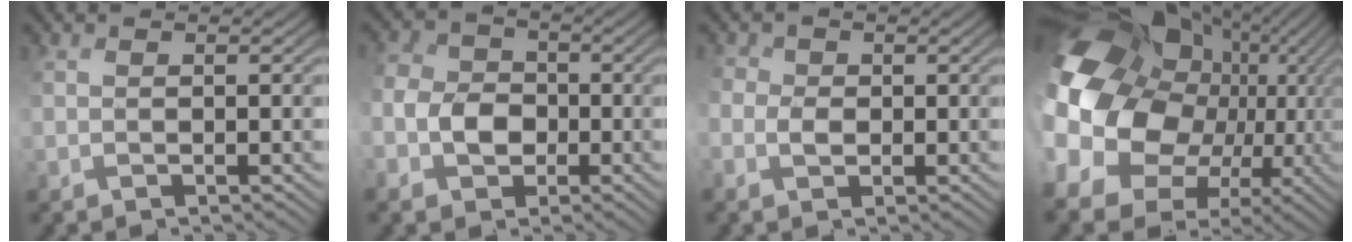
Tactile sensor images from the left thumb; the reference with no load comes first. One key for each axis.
{"total": 7.9, "fx": -1.8, "fy": 6.4, "fz": 4.3, "tx": -0.094, "ty": -0.003, "tz": -0.054}
{"total": 3.0, "fx": -0.2, "fy": 2.5, "fz": 1.6, "tx": -0.043, "ty": -0.001, "tz": -0.007}
{"total": 21.3, "fx": -0.6, "fy": 16.4, "fz": 13.6, "tx": -0.322, "ty": -0.032, "tz": 0.002}